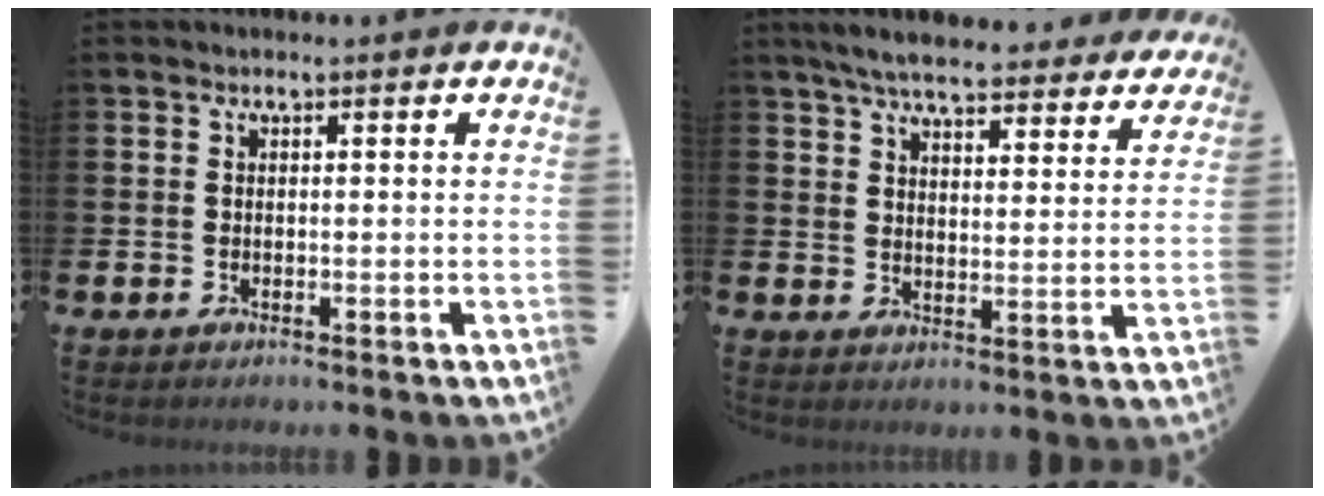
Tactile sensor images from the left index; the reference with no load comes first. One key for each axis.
{"total": 6.5, "fx": 6.1, "fy": 1.0, "fz": 2.0, "tx": -0.050, "ty": -0.035, "tz": 0.106}